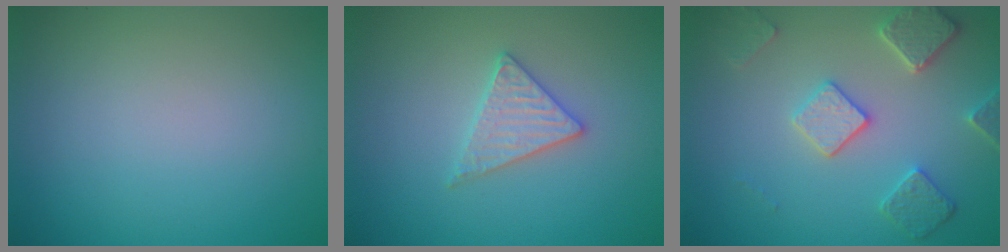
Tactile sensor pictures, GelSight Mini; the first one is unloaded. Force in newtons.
{"total": 2.6, "press": 2.6, "slide": 0.3}
{"total": 4.2, "press": 3.6, "slide": 2.3}